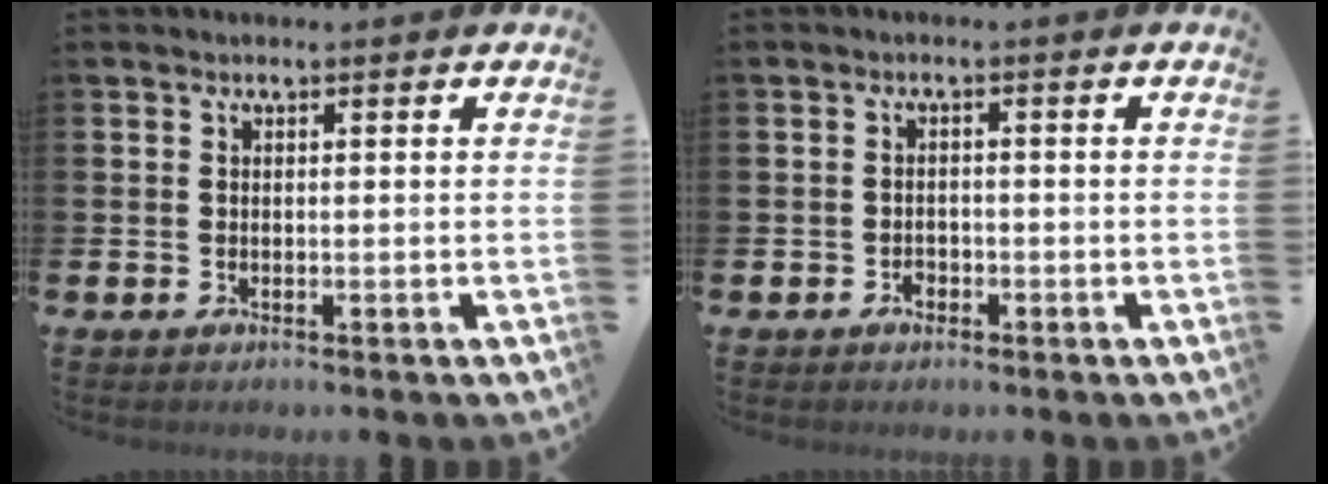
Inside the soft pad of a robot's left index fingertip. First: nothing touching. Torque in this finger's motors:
{"motor_torque": [-0.11, -0.16, 0.09, 0.00]}